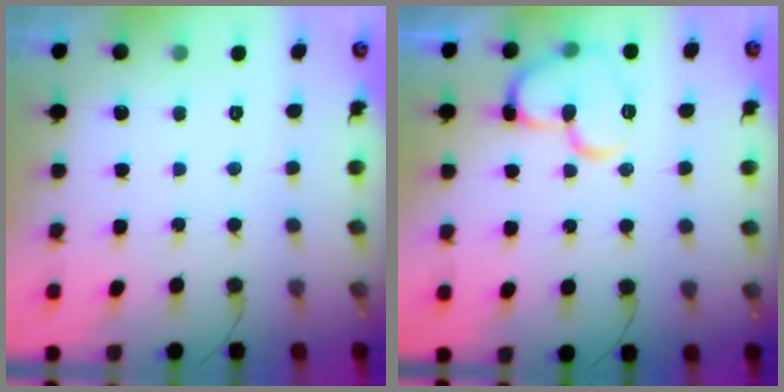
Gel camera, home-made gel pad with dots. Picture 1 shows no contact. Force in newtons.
{"total": 13.1, "press": 13.1, "slide": 1.3}